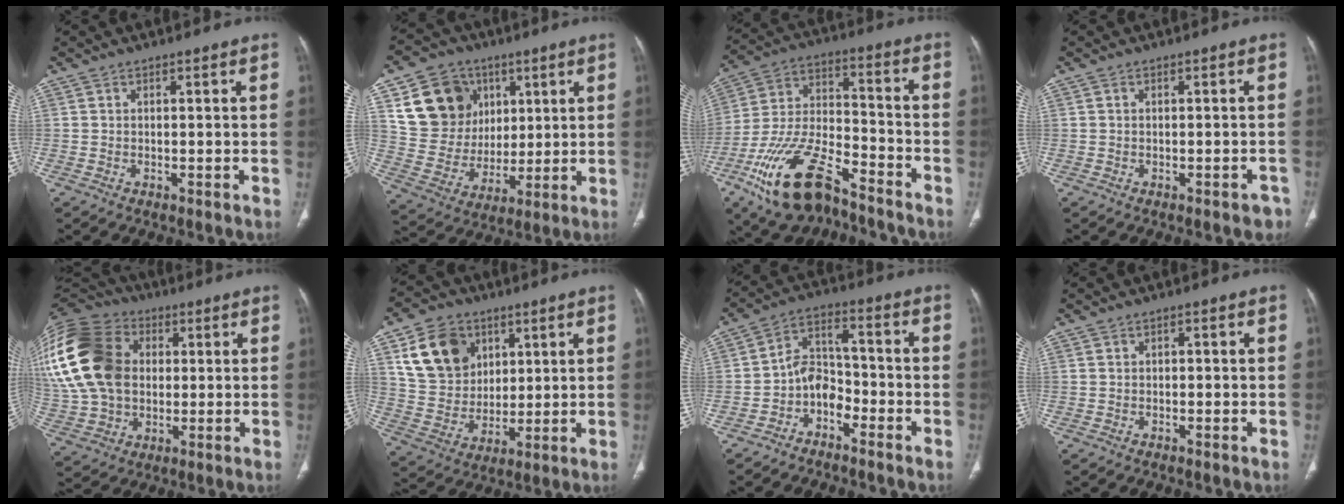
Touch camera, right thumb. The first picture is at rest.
{"total": 16.7, "force": [6.7, 13.8, 6.6], "torque": [-0.084, -0.009, 0.133]}
{"total": 20.1, "force": [-12.7, 8.7, 12.9], "torque": [-0.256, 0.062, -0.227]}
{"total": 3.0, "force": [-2.3, 1.3, 1.5], "torque": [-0.005, 0.010, -0.026]}
{"total": 30.8, "force": [5.1, 22.9, 19.9], "torque": [-0.465, 0.055, 0.108]}
{"total": 15.0, "force": [6.4, 11.7, 6.9], "torque": [-0.098, -0.014, 0.124]}
{"total": 7.0, "force": [-3.8, 4.6, 3.7], "torque": [-0.049, 0.050, -0.078]}
{"total": 0.5, "force": [-0.1, 0.5, 0.2], "torque": [0.000, 0.003, -0.002]}